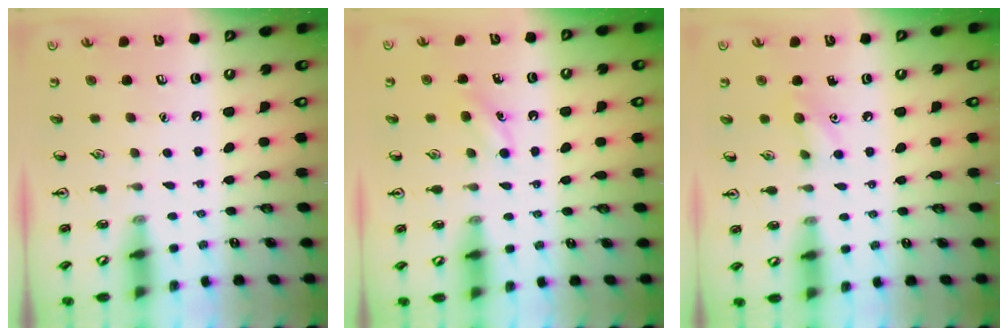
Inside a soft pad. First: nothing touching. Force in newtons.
{"total": 5.5, "press": 5.2, "slide": 1.7}
{"total": 6.1, "press": 5.9, "slide": 1.6}